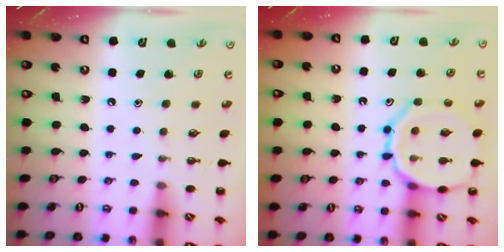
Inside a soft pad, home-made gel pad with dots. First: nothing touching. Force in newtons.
{"total": 14.0, "press": 13.9, "slide": 1.3}